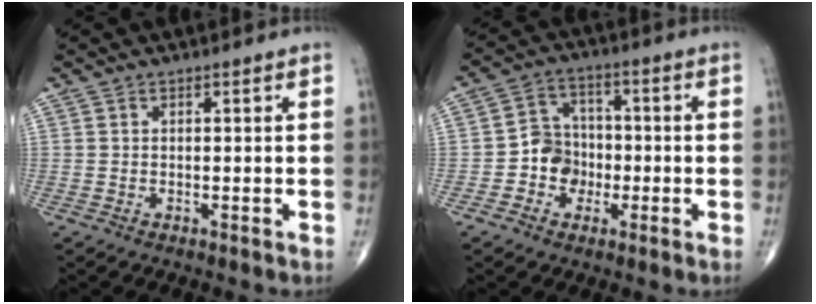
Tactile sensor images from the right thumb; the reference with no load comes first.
{"total": 7.2, "force": [-1.9, 6.4, 2.7], "torque": [-0.009, 0.027, -0.043]}